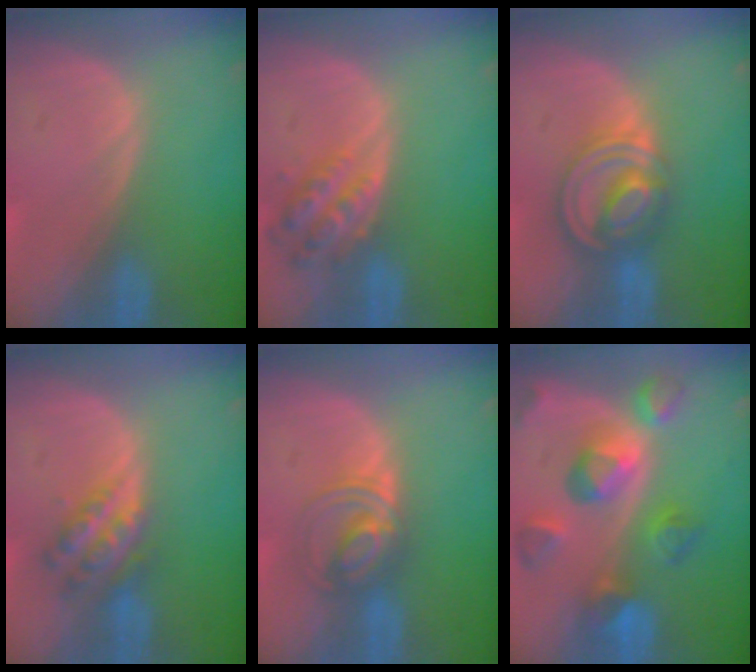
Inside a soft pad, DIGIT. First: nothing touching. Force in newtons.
{"total": 6.0, "press": 5.6, "slide": 2.3}
{"total": 8.1, "press": 6.9, "slide": 4.2}
{"total": 6.0, "press": 5.2, "slide": 3.1}
{"total": 5.5, "press": 5.5, "slide": 0.6}
{"total": 10.4, "press": 9.2, "slide": 4.9}